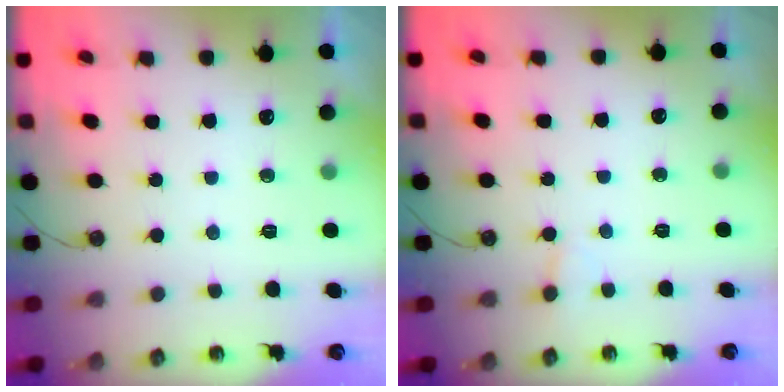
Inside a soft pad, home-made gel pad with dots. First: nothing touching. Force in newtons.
{"total": 3.3, "press": 3.3, "slide": 0.4}